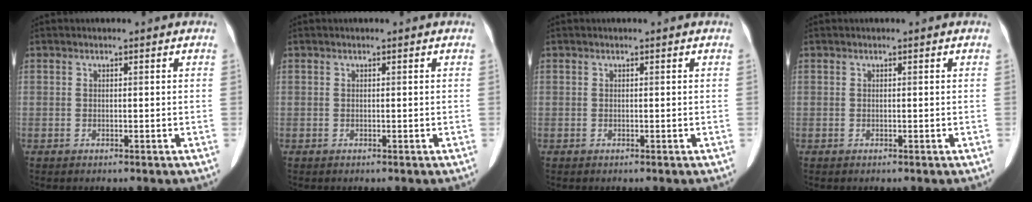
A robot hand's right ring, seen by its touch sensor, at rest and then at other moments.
{"total": 0.0}
{"total": 0.0}
{"total": 0.0}